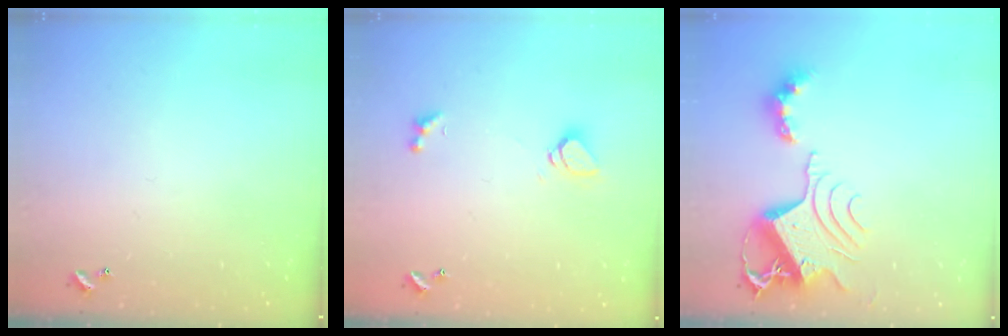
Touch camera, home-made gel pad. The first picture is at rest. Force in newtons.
{"total": 1.6, "press": 1.5, "slide": 0.4}
{"total": 10.9, "press": 10.9, "slide": 1.2}